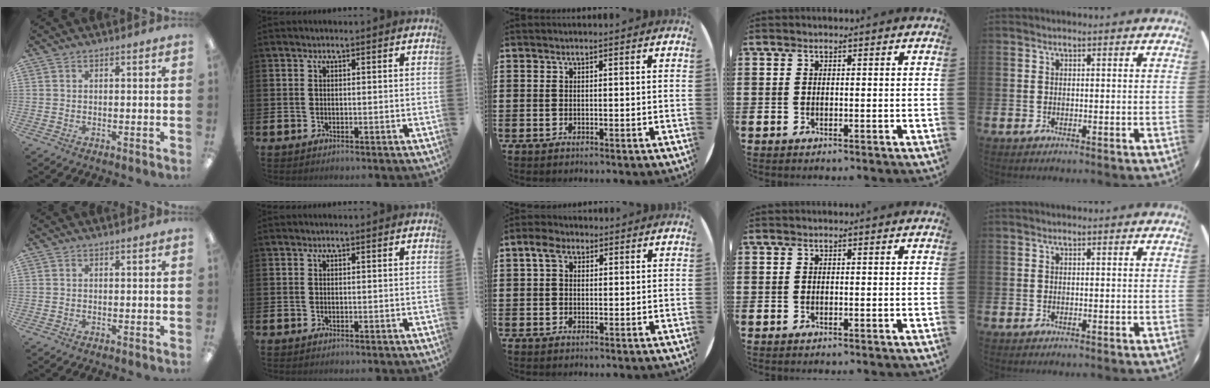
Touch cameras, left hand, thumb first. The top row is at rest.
{"middle": {"total": 3.0, "force": [1.6, 1.9, 1.7], "torque": [-0.029, 0.007, 0.027]}}